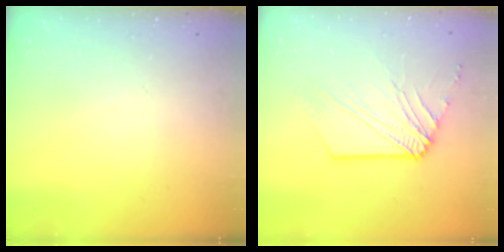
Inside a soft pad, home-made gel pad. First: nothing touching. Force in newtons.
{"total": 9.1, "press": 9.0, "slide": 1.2}